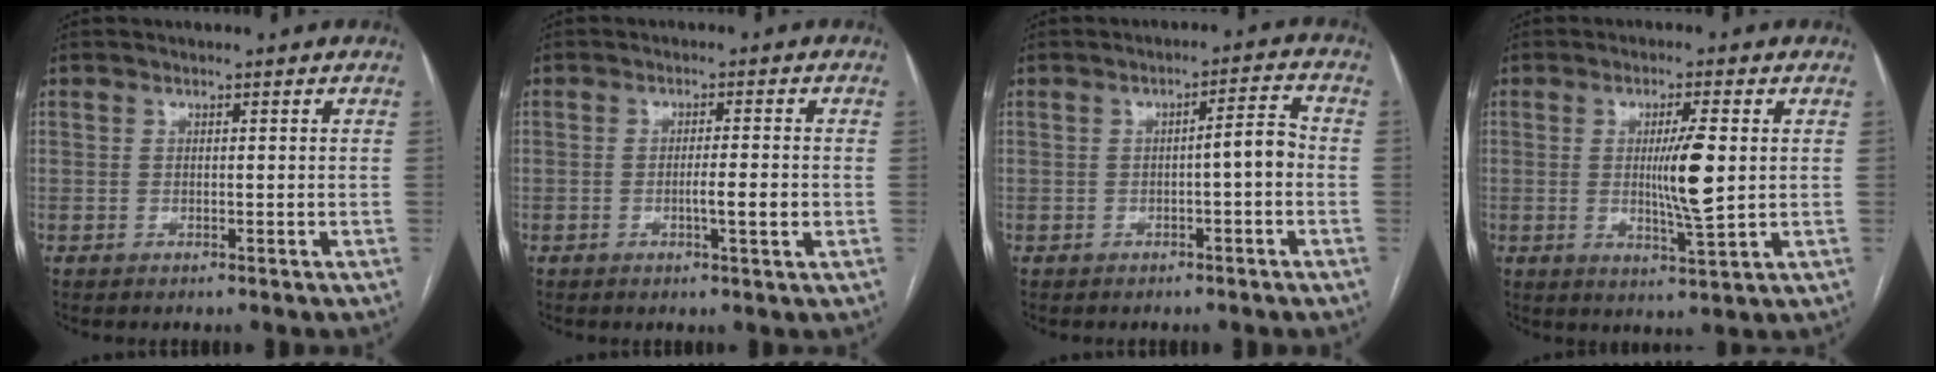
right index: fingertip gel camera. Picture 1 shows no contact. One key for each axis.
{"total": 3.7, "fx": -0.9, "fy": 0.0, "fz": 3.6, "tx": -0.059, "ty": -0.003, "tz": -0.013}
{"total": 3.9, "fx": -0.8, "fy": 0.4, "fz": 3.8, "tx": -0.049, "ty": 0.013, "tz": -0.012}
{"total": 7.3, "fx": 0.6, "fy": 0.2, "fz": 7.3, "tx": -0.125, "ty": -0.011, "tz": 0.010}